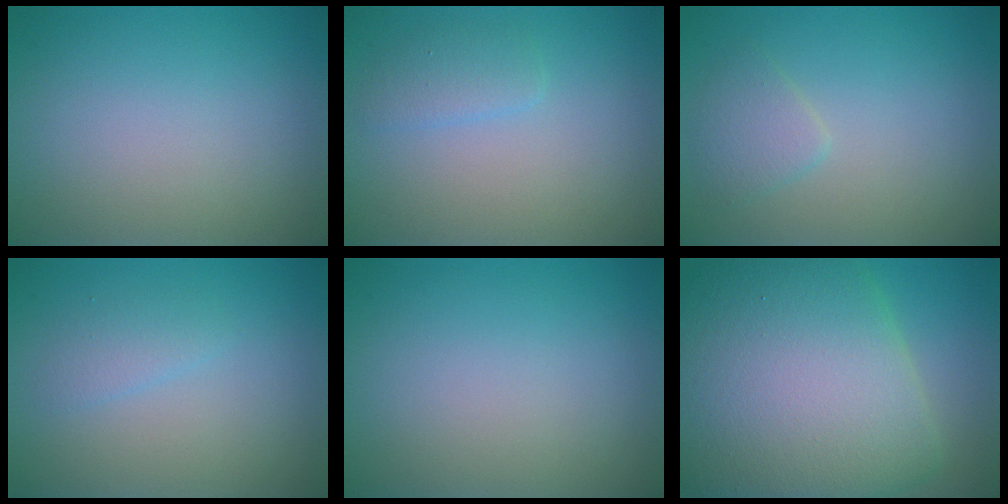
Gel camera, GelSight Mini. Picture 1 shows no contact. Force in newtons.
{"total": 1.5, "press": 1.5, "slide": 0.1}
{"total": 1.8, "press": 1.8, "slide": 0.1}
{"total": 1.3, "press": 1.3, "slide": 0.1}
{"total": 0.0}
{"total": 14.8, "press": 14.8, "slide": 0.4}